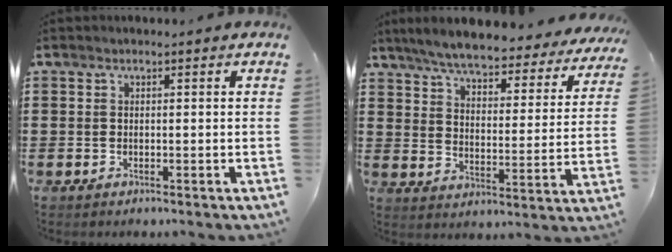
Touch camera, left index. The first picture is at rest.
{"total": 6.0, "force": [5.7, 0.4, 2.1], "torque": [-0.069, -0.039, 0.095]}